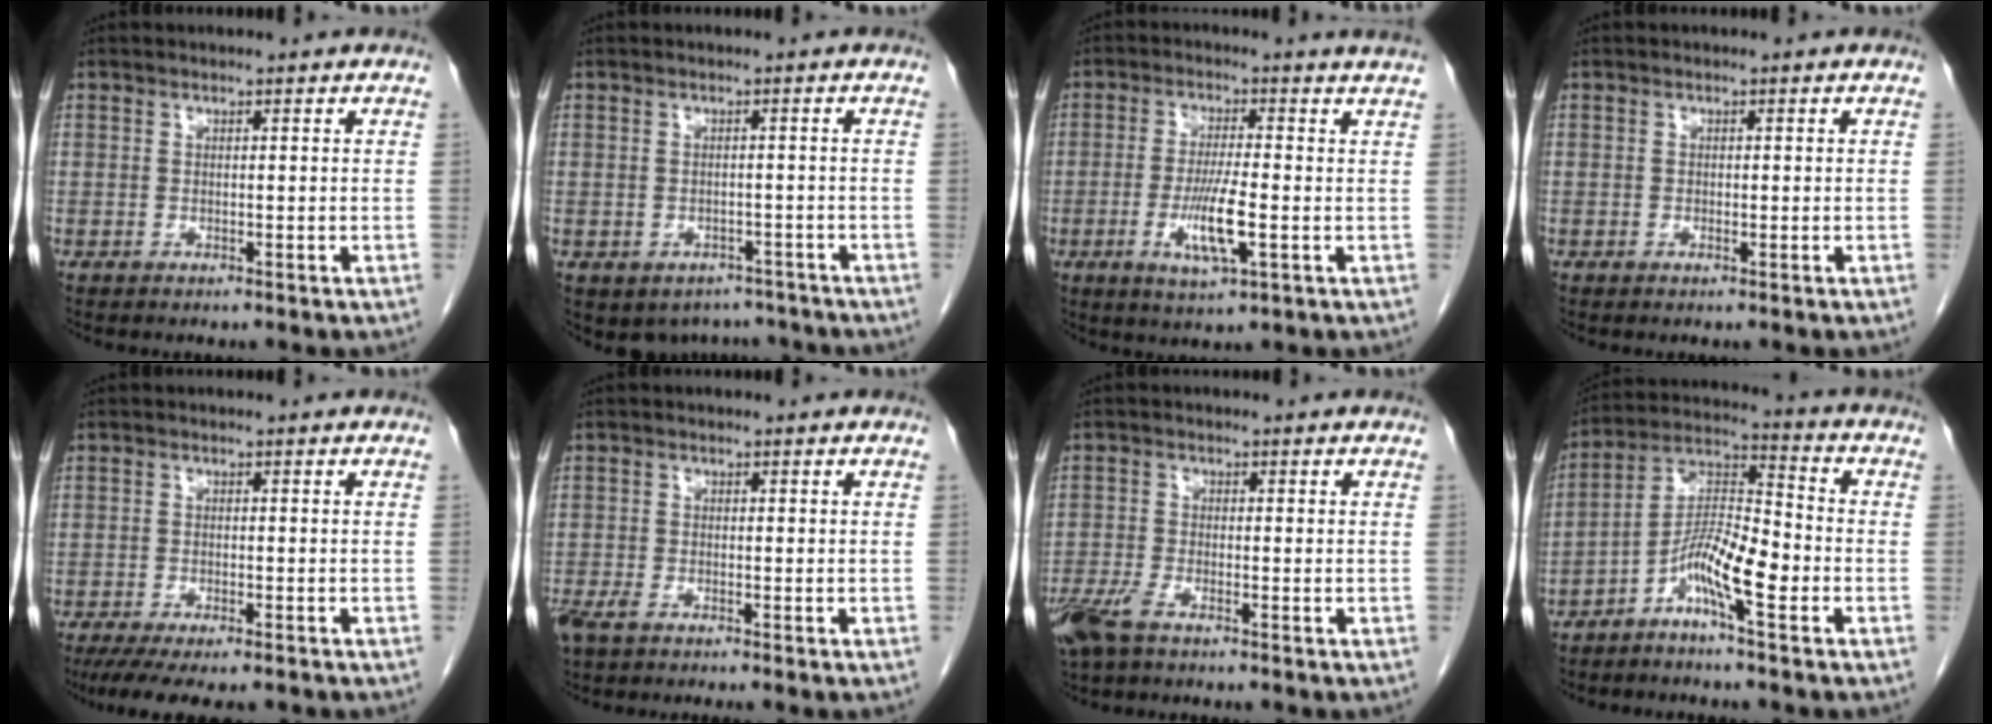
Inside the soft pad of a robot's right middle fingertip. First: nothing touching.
{"total": 6.1, "force": [-4.5, 4.0, 0.8], "torque": [-0.005, 0.011, -0.054]}
{"total": 7.4, "force": [-0.9, -0.3, 7.4], "torque": [-0.138, -0.010, -0.015]}
{"total": 0.0}
{"total": 9.4, "force": [-7.7, 2.0, 5.0], "torque": [-0.072, -0.013, -0.114]}
{"total": 3.0, "force": [-2.2, 0.6, 1.9], "torque": [-0.039, -0.008, -0.041]}
{"total": 5.1, "force": [-3.5, 1.4, 3.4], "torque": [-0.077, -0.010, -0.069]}
{"total": 8.9, "force": [-4.1, 1.3, 7.8], "torque": [-0.152, 0.018, -0.079]}